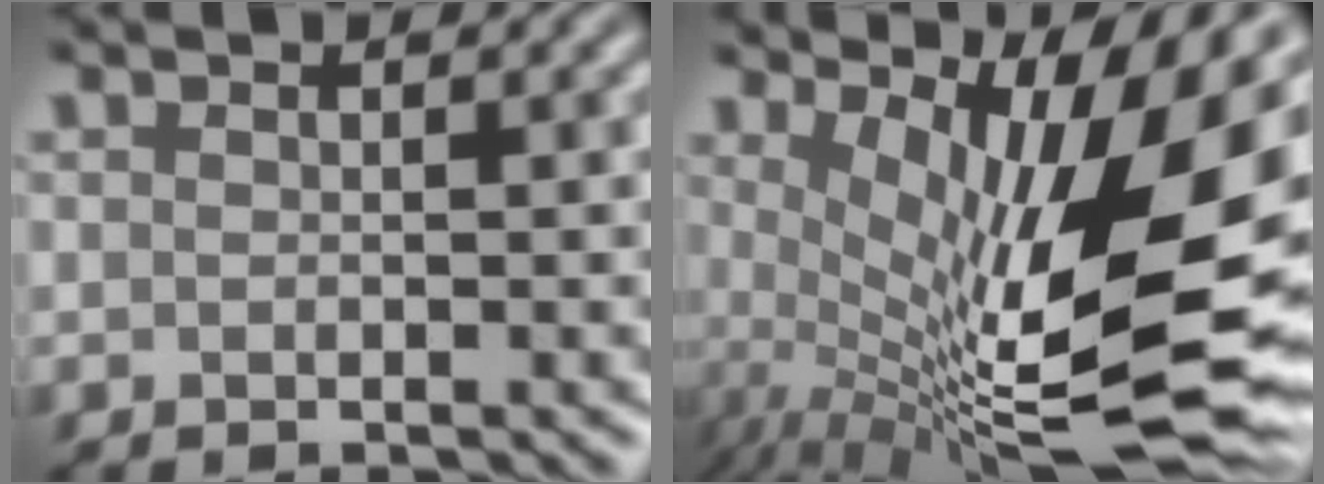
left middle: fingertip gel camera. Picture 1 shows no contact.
{"total": 16.0, "force": [1.9, 4.9, 15.1], "torque": [-0.213, -0.005, 0.045]}